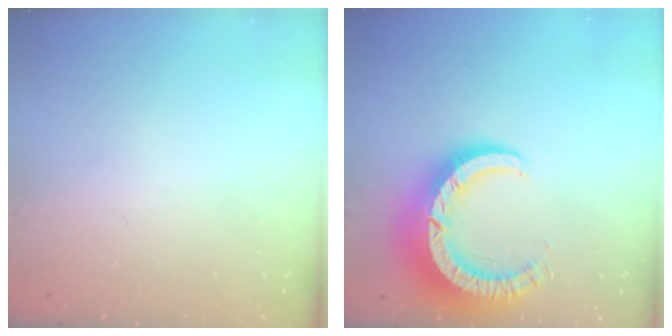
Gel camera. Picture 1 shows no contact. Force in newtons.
{"total": 13.2, "press": 13.2, "slide": 1.3}